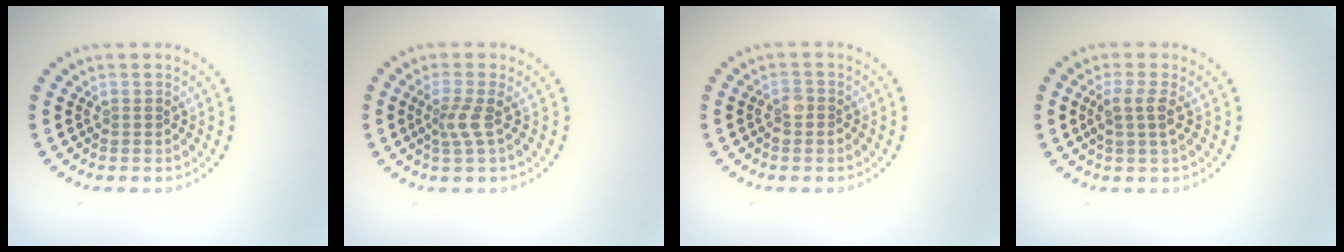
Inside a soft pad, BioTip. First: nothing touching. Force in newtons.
{"total": 2.1, "press": 1.4, "slide": 1.5}
{"total": 1.1, "press": 1.0, "slide": 0.5}
{"total": 2.0, "press": 1.7, "slide": 1.0}